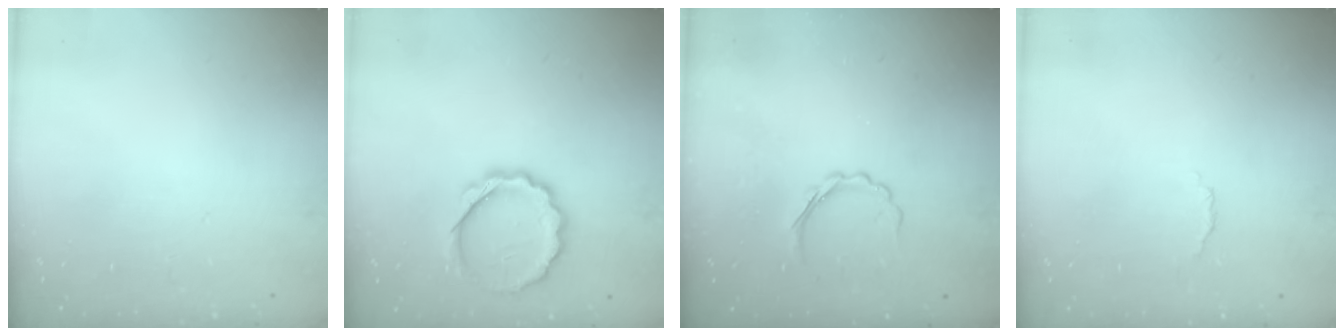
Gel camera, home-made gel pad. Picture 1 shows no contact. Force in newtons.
{"total": 9.5, "press": 9.4, "slide": 1.4}
{"total": 5.2, "press": 5.0, "slide": 1.4}
{"total": 2.9, "press": 2.8, "slide": 0.7}